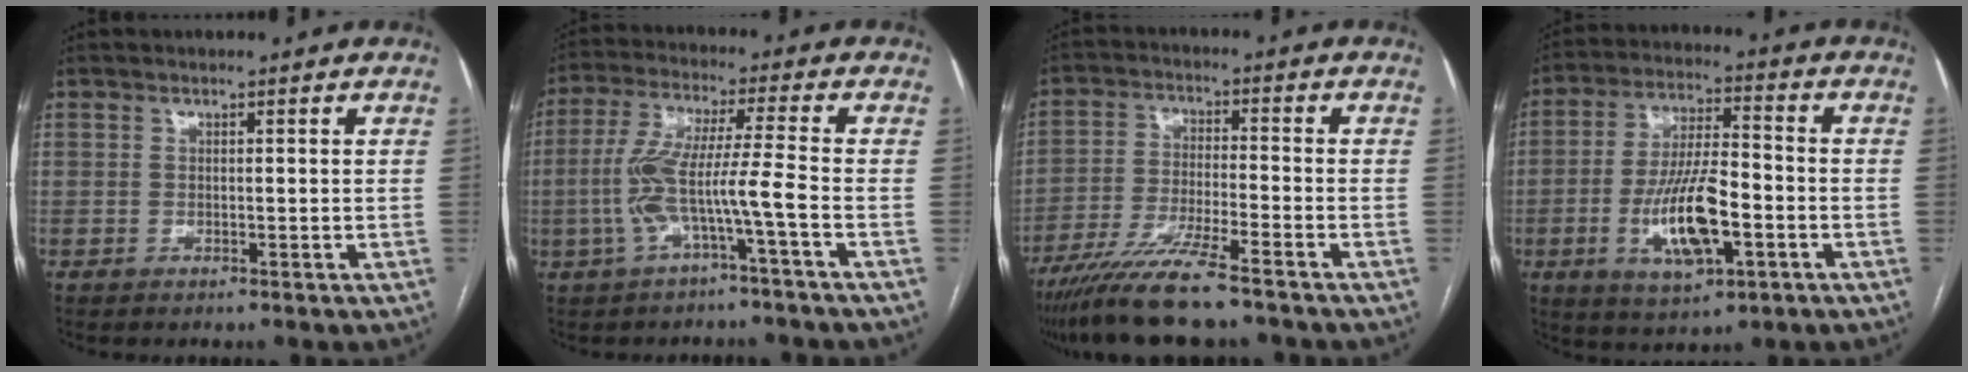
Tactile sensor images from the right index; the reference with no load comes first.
{"total": 8.6, "force": [-3.0, -0.5, 8.1], "torque": [-0.175, 0.021, -0.056]}
{"total": 11.5, "force": [-9.0, 0.6, 7.1], "torque": [-0.130, -0.033, -0.158]}
{"total": 12.9, "force": [-3.8, 3.9, 11.6], "torque": [-0.225, 0.000, -0.062]}